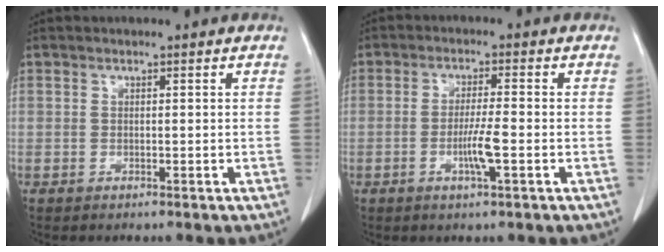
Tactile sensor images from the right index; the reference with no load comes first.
{"total": 4.7, "force": [-1.4, 0.0, 4.5], "torque": [-0.083, -0.007, -0.027]}